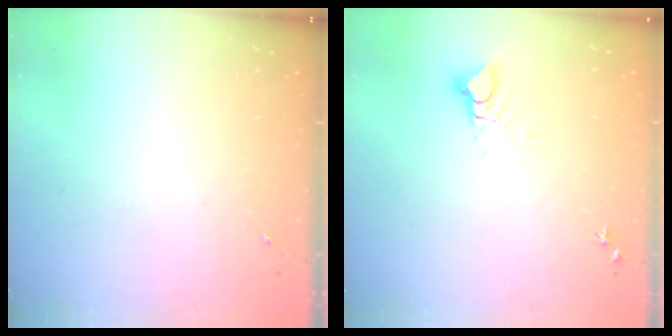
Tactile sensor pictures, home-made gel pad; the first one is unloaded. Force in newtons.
{"total": 4.0, "press": 3.9, "slide": 0.4}